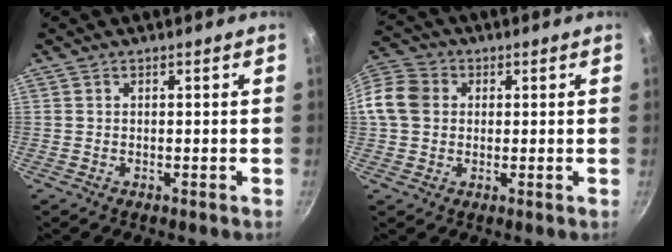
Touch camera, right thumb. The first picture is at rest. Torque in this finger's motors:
{"motor_torque": [-0.01, 0.02, 0.39, -0.52, 0.08]}